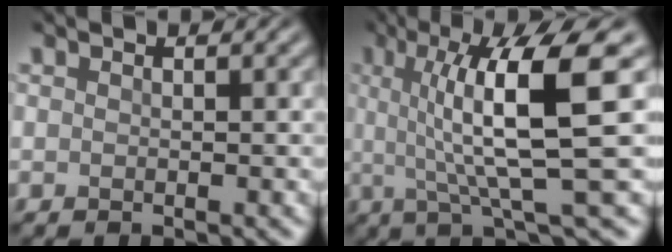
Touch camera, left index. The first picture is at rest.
{"total": 9.9, "force": [1.7, 1.9, 9.6], "torque": [-0.127, 0.003, 0.027]}